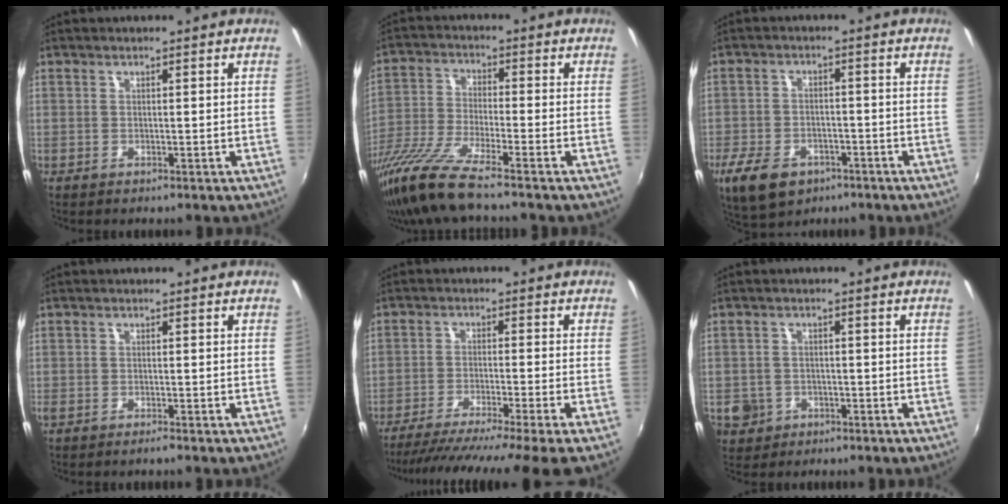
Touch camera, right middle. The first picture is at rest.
{"total": 13.0, "force": [-10.0, 0.2, 8.3], "torque": [-0.177, -0.037, -0.195]}
{"total": 11.8, "force": [-6.8, 7.3, 6.2], "torque": [-0.155, -0.018, -0.112]}
{"total": 1.0, "force": [-0.9, 0.1, 0.4], "torque": [-0.011, -0.003, -0.020]}
{"total": 15.0, "force": [-12.8, -2.5, 7.5], "torque": [-0.137, -0.035, -0.196]}
{"total": 5.6, "force": [-1.8, 5.0, 1.5], "torque": [-0.046, 0.002, -0.022]}